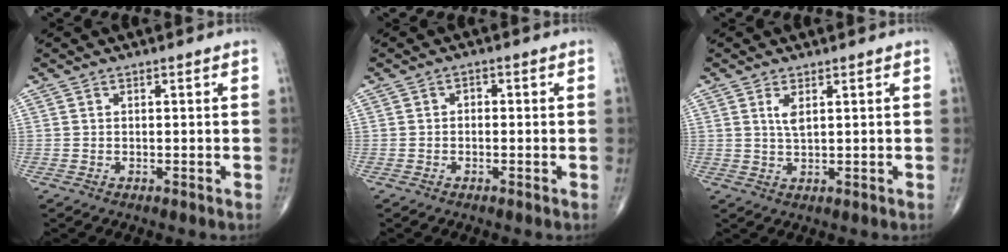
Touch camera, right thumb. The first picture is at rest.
{"total": 1.3, "force": [-0.3, 0.9, 0.8], "torque": [-0.005, 0.006, -0.009]}
{"total": 2.6, "force": [1.0, 0.9, 2.2], "torque": [-0.047, -0.006, 0.025]}